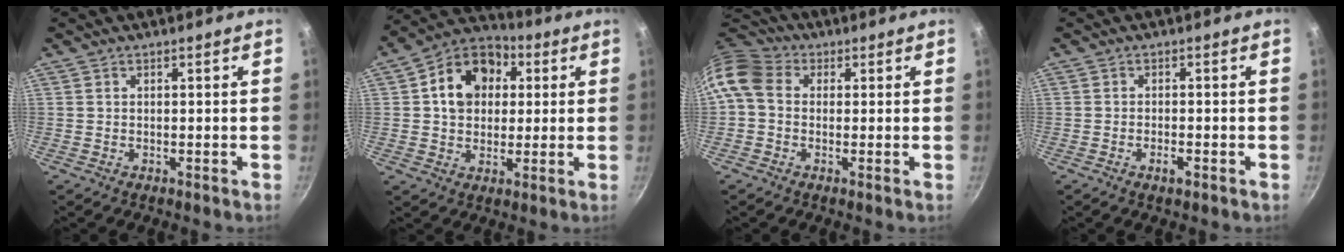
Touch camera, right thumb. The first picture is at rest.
{"total": 13.7, "force": [2.9, 10.8, 7.8], "torque": [-0.101, 0.021, 0.032]}
{"total": 9.2, "force": [0.7, 7.4, 5.5], "torque": [-0.104, 0.023, -0.006]}
{"total": 2.1, "force": [-1.0, 0.7, 1.6], "torque": [-0.031, 0.006, -0.019]}